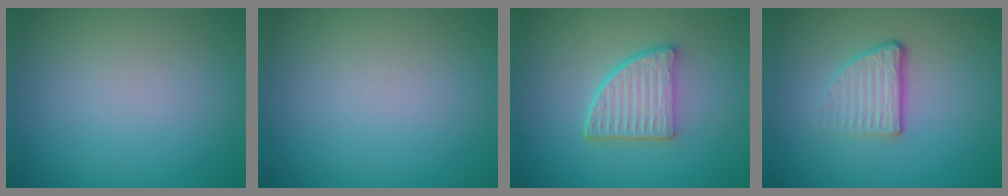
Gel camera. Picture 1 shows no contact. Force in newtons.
{"total": 0.0}
{"total": 4.6, "press": 3.7, "slide": 2.7}
{"total": 3.6, "press": 2.2, "slide": 2.8}